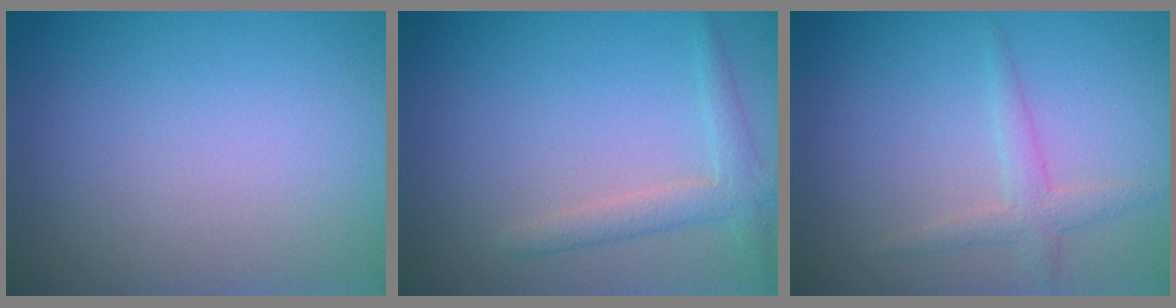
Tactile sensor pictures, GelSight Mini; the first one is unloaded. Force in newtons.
{"total": 2.2, "press": 2.2, "slide": 0.1}
{"total": 1.8, "press": 1.8, "slide": 0.0}